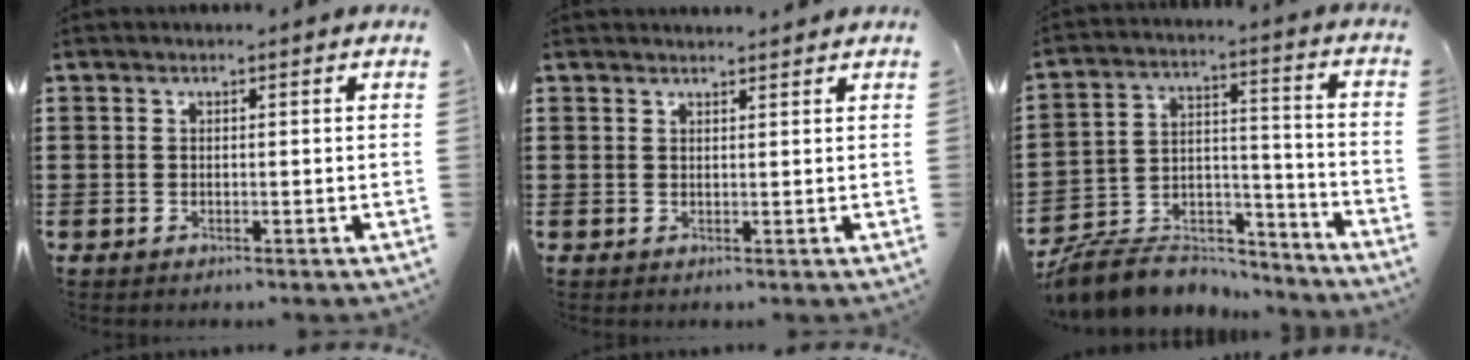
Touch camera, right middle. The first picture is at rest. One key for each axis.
{"total": 1.2, "fx": 1.2, "fy": -0.1, "fz": 0.0, "tx": -0.003, "ty": -0.003, "tz": 0.024}
{"total": 7.5, "fx": -6.8, "fy": 2.9, "fz": 1.0, "tx": -0.028, "ty": 0.009, "tz": -0.135}